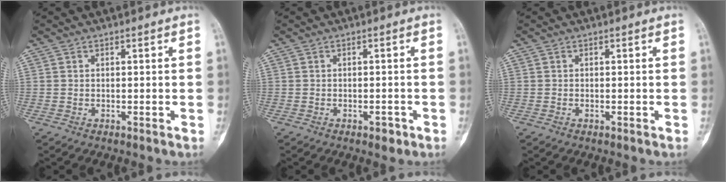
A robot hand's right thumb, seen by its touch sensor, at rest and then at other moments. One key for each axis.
{"total": 1.7, "fx": -0.9, "fy": 1.0, "fz": 1.1, "tx": -0.011, "ty": 0.006, "tz": -0.010}
{"total": 0.0}